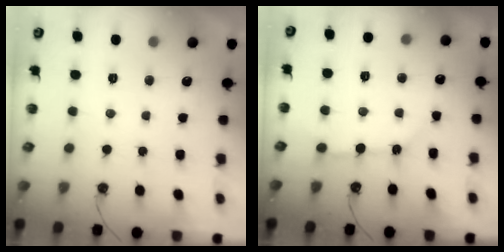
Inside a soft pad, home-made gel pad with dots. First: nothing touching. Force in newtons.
{"total": 5.1, "press": 5.1, "slide": 0.5}